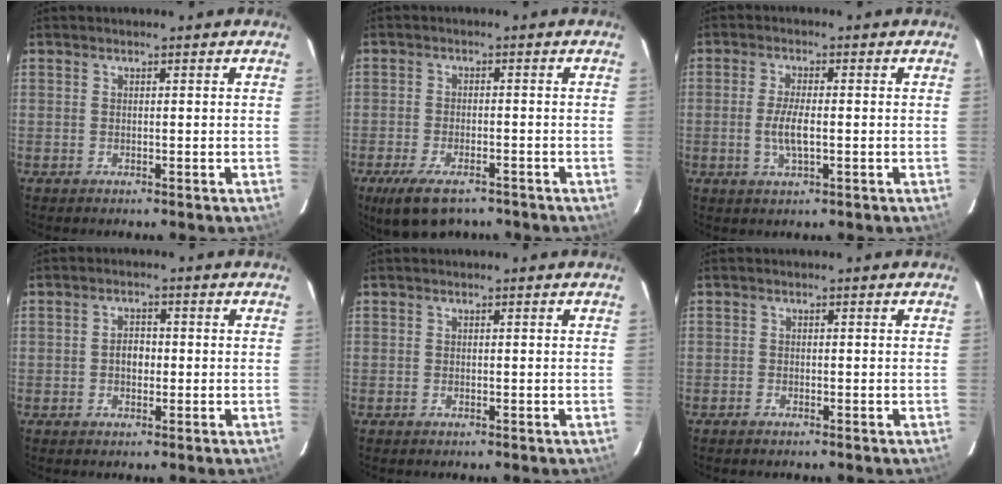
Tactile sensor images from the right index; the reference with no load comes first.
{"total": 9.3, "force": [-6.6, 3.7, 5.4], "torque": [-0.126, -0.021, -0.111]}
{"total": 4.7, "force": [-0.8, 1.2, 4.5], "torque": [-0.090, -0.005, -0.014]}
{"total": 2.6, "force": [-0.4, 1.9, 1.7], "torque": [-0.030, 0.008, -0.009]}
{"total": 0.0}
{"total": 0.9, "force": [-0.8, 0.4, 0.0], "torque": [-0.006, 0.002, -0.017]}